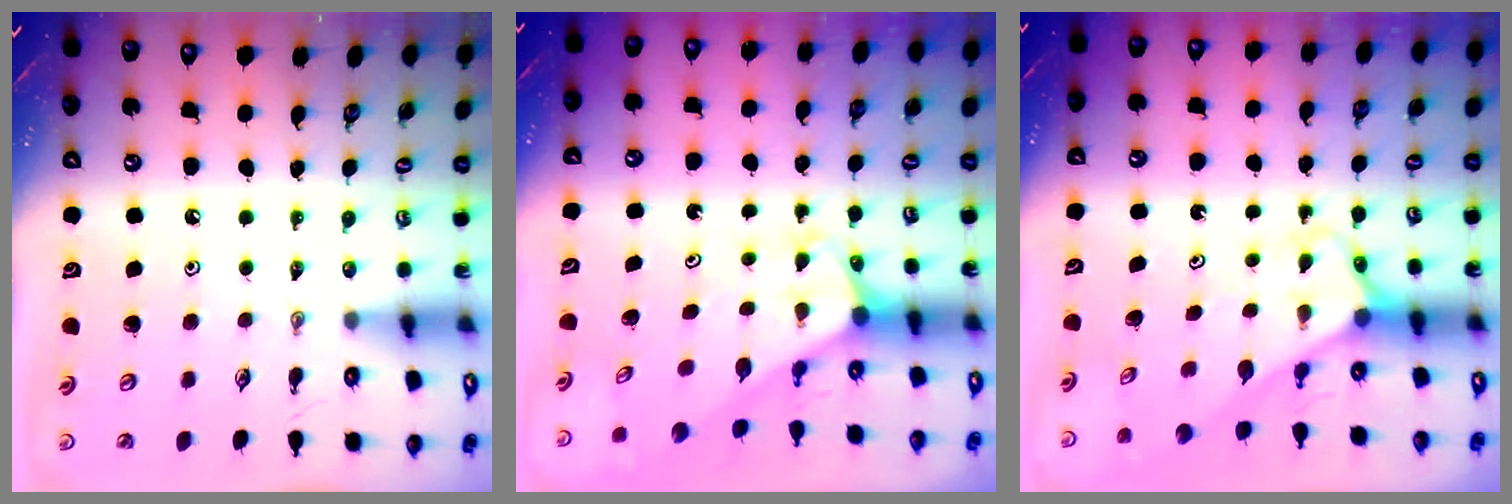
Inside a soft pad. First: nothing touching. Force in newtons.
{"total": 1.9, "press": 1.9, "slide": 0.1}
{"total": 2.5, "press": 2.5, "slide": 0.2}